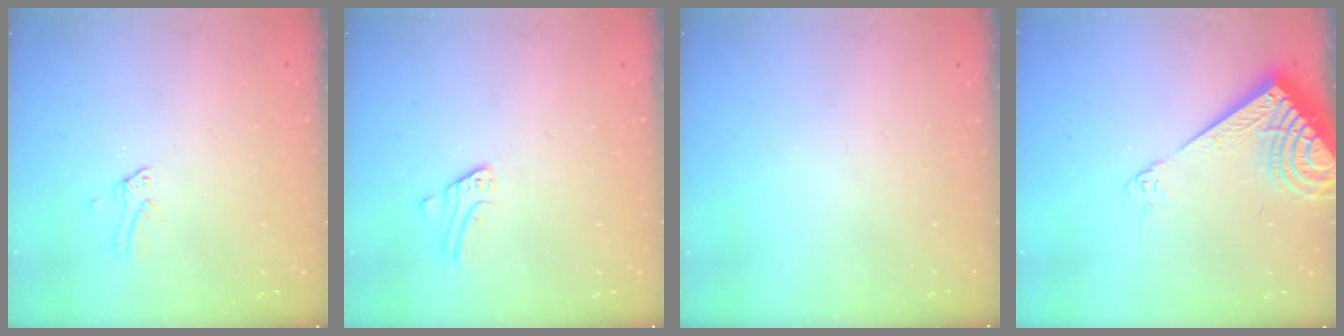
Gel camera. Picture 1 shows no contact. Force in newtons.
{"total": 2.0, "press": 2.0, "slide": 0.1}
{"total": 0.0}
{"total": 8.8, "press": 8.7, "slide": 1.4}